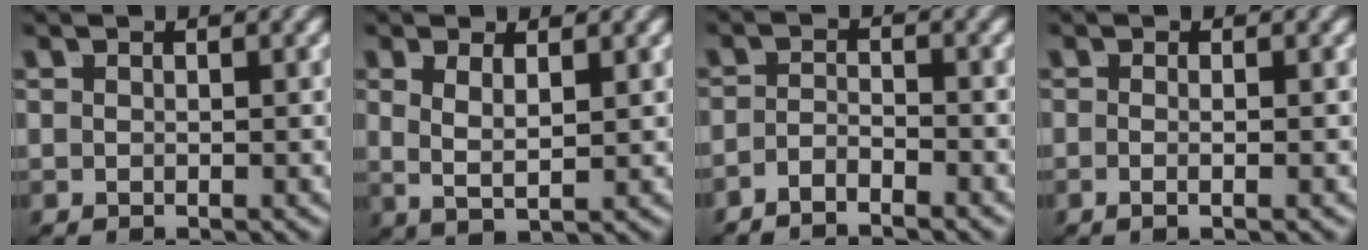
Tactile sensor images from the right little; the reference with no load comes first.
{"total": 3.5, "force": [0.6, 1.9, 2.8], "torque": [-0.053, -0.002, 0.010]}
{"total": 2.7, "force": [-2.6, 0.3, 0.6], "torque": [-0.006, -0.013, -0.043]}
{"total": 1.4, "force": [-0.9, -0.4, 1.0], "torque": [-0.024, -0.008, -0.015]}